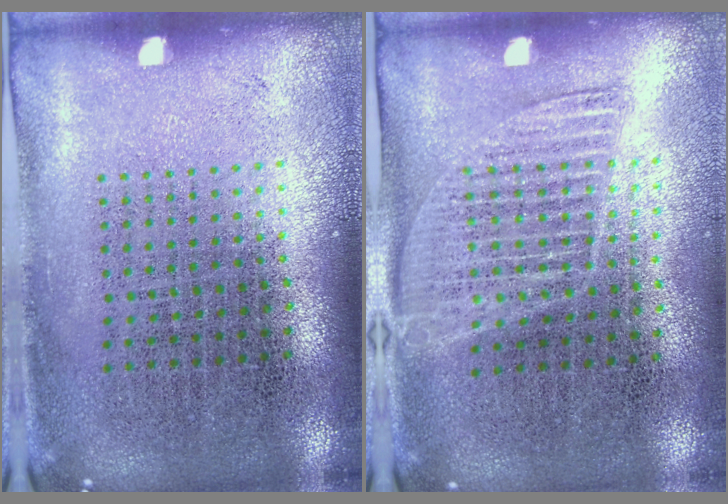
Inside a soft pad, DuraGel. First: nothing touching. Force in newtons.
{"total": 1.3, "press": 1.1, "slide": 0.6}